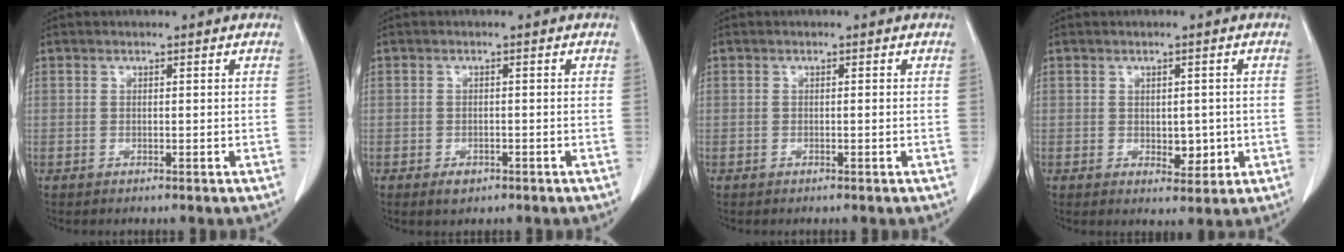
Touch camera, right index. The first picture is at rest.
{"total": 2.0, "force": [-1.2, 1.2, 1.0], "torque": [-0.015, 0.001, -0.011]}
{"total": 0.0}
{"total": 3.6, "force": [-0.5, 2.1, 2.8], "torque": [-0.031, -0.003, 0.002]}